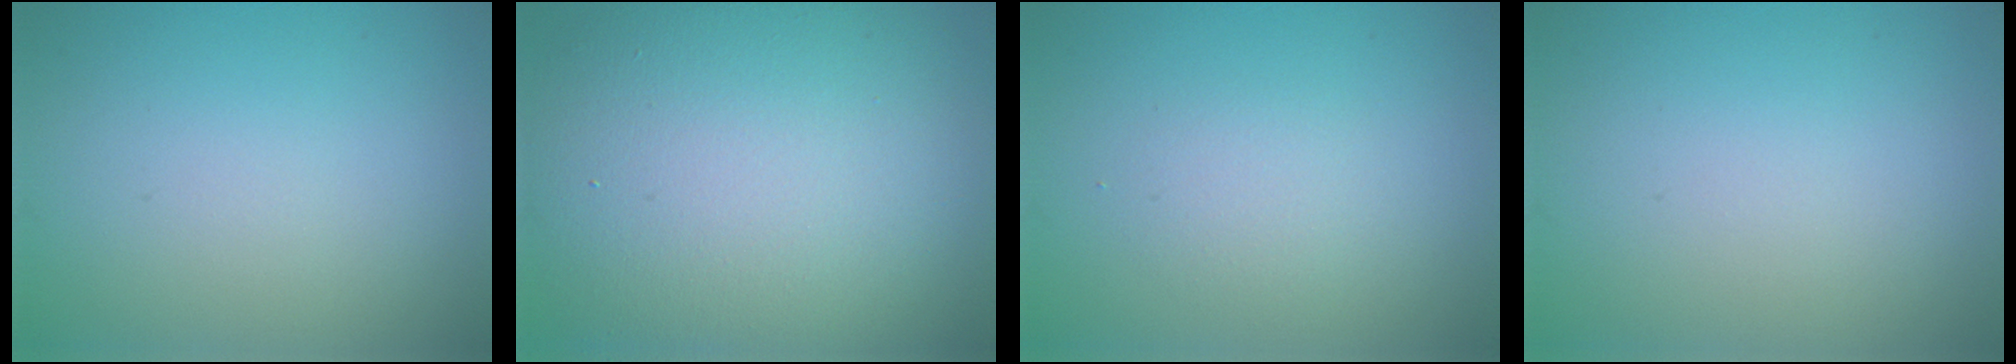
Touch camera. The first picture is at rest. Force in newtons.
{"total": 15.6, "press": 15.5, "slide": 0.8}
{"total": 1.4, "press": 1.4, "slide": 0.1}
{"total": 0.0}